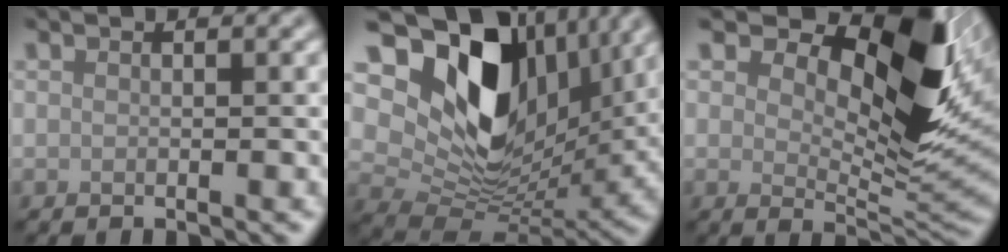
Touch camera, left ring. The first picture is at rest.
{"total": 14.7, "force": [5.3, 9.2, 10.2], "torque": [-0.173, -0.001, 0.100]}
{"total": 11.0, "force": [4.5, 5.0, 8.7], "torque": [-0.129, -0.008, 0.075]}